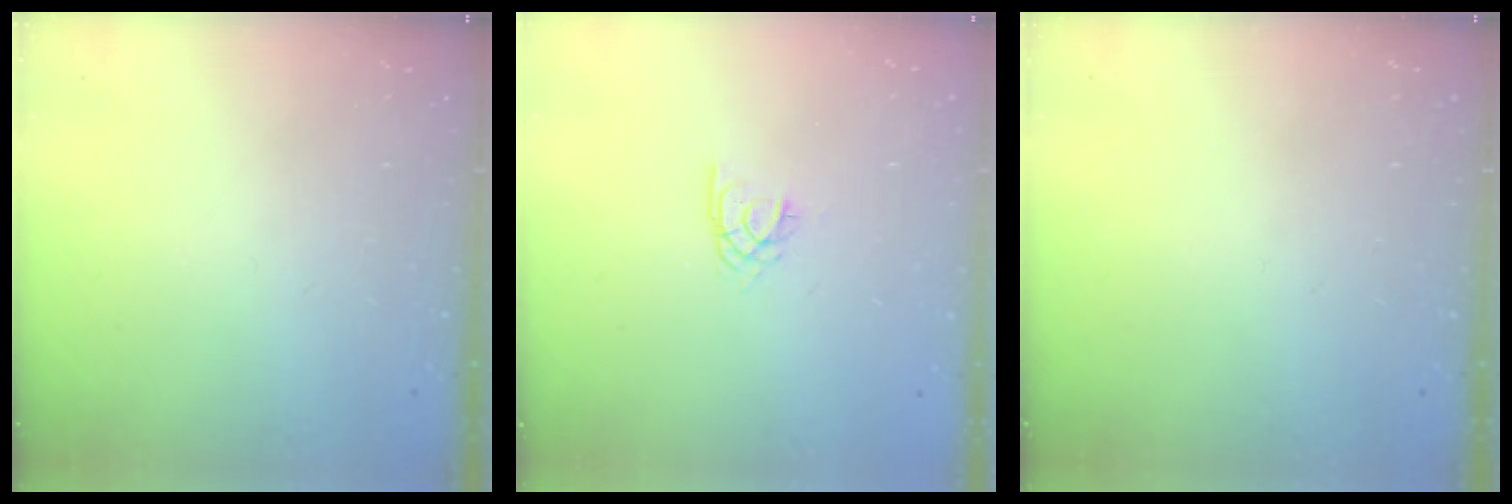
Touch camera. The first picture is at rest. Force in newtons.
{"total": 2.2, "press": 2.2, "slide": 0.4}
{"total": 0.0}